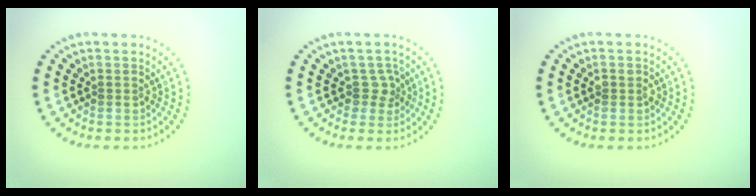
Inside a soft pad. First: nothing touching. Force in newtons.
{"total": 1.8, "press": 1.4, "slide": 1.2}
{"total": 1.1, "press": 1.0, "slide": 0.3}